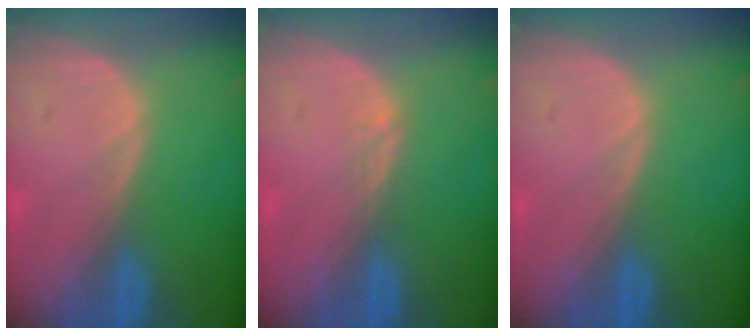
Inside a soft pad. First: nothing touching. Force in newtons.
{"total": 1.0, "press": 0.7, "slide": 0.7}
{"total": 0.0}